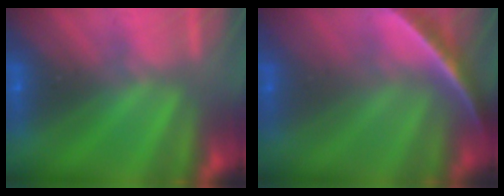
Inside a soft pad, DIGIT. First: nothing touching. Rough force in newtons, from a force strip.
{"total": 1.8}